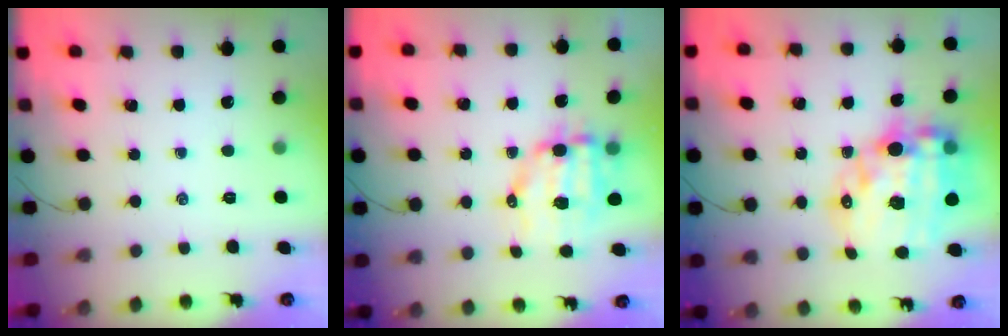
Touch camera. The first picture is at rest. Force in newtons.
{"total": 9.7, "press": 9.4, "slide": 2.1}
{"total": 25.0, "press": 24.4, "slide": 5.6}